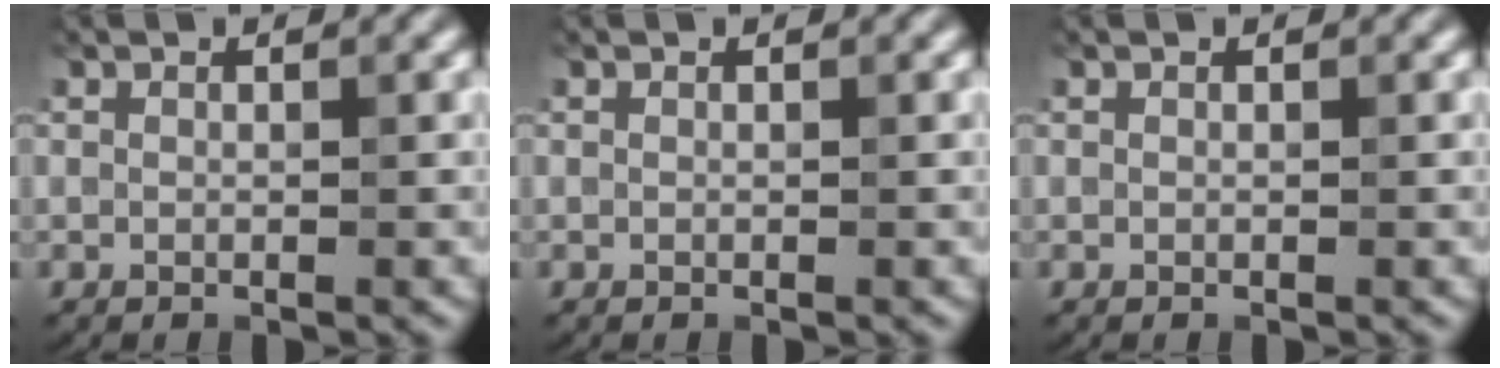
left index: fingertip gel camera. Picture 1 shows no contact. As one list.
[{"total": 0.0}, {"total": 0.0}]